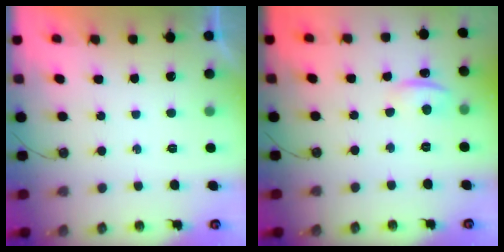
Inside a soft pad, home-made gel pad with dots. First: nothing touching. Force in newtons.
{"total": 8.7, "press": 1.6, "slide": 8.5}